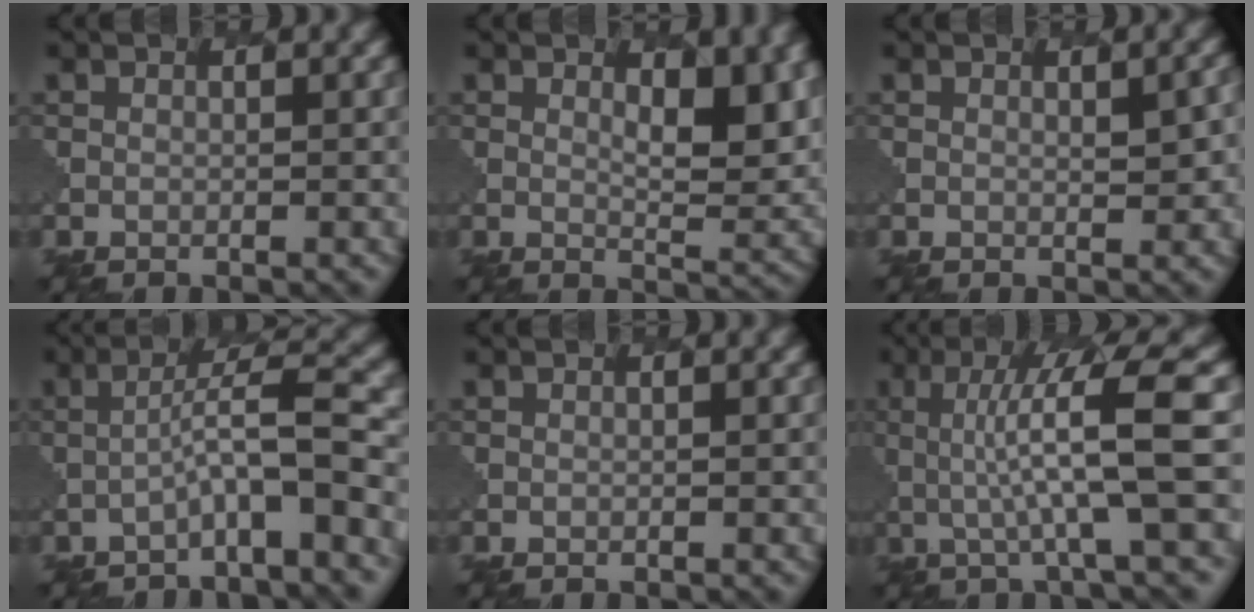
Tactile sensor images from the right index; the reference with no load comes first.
{"total": 5.5, "force": [2.1, 2.2, 4.6], "torque": [-0.064, -0.011, 0.038]}
{"total": 2.3, "force": [0.7, 0.7, 2.1], "torque": [-0.027, -0.002, 0.014]}
{"total": 4.8, "force": [-1.8, 0.5, 4.5], "torque": [-0.066, 0.022, -0.040]}
{"total": 0.0}
{"total": 8.1, "force": [0.6, 1.3, 8.0], "torque": [-0.127, 0.007, 0.014]}